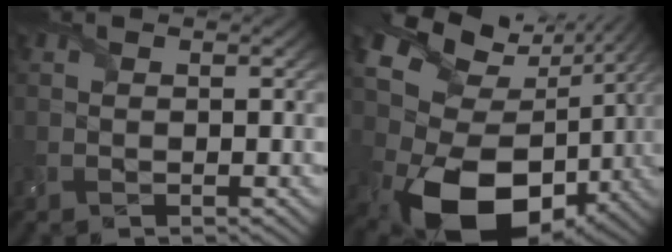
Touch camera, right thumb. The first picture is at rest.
{"total": 18.3, "force": [0.4, 13.4, 12.4], "torque": [-0.236, -0.048, 0.048]}